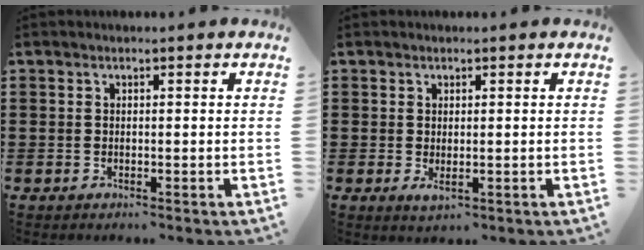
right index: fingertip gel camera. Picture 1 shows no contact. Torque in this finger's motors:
{"motor_torque": [-0.09, 0.13, 0.12, 0.04]}